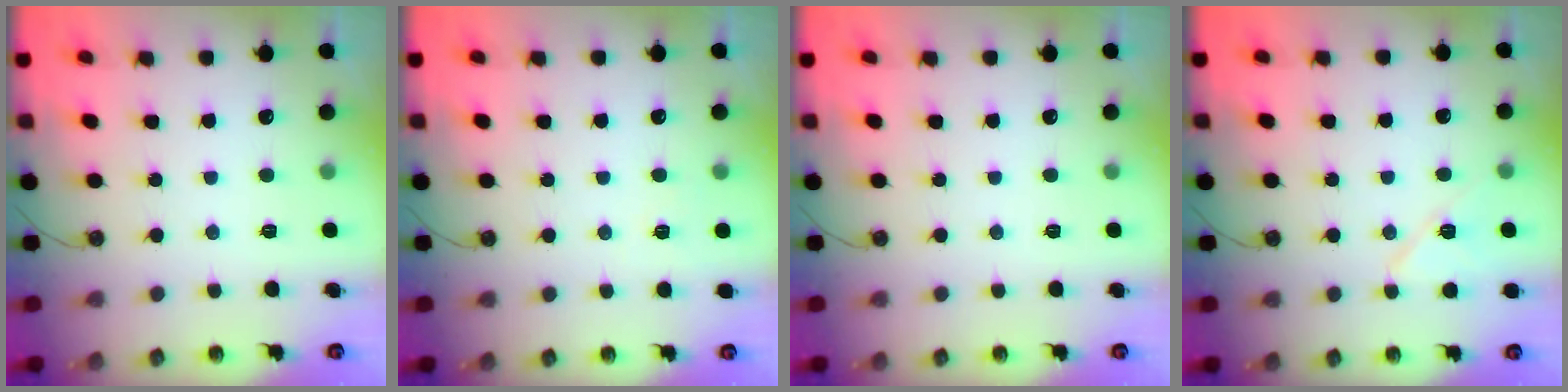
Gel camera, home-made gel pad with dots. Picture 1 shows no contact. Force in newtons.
{"total": 3.4, "press": 2.9, "slide": 1.8}
{"total": 0.0}
{"total": 8.8, "press": 8.7, "slide": 1.3}